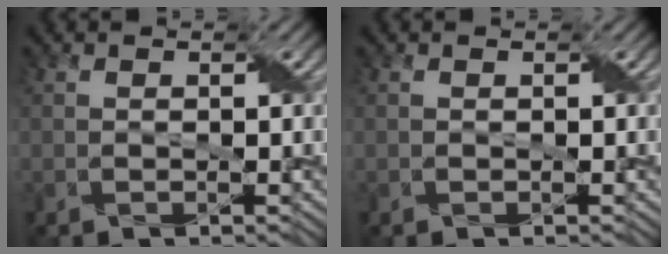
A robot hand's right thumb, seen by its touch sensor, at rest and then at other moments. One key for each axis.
{"total": 0.0}